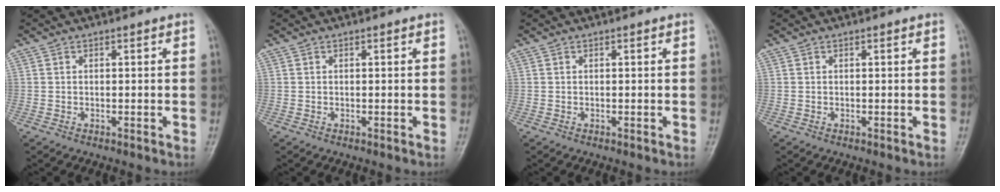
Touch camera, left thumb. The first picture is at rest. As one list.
[{"total": 0.0}, {"total": 0.0}, {"total": 0.0}]